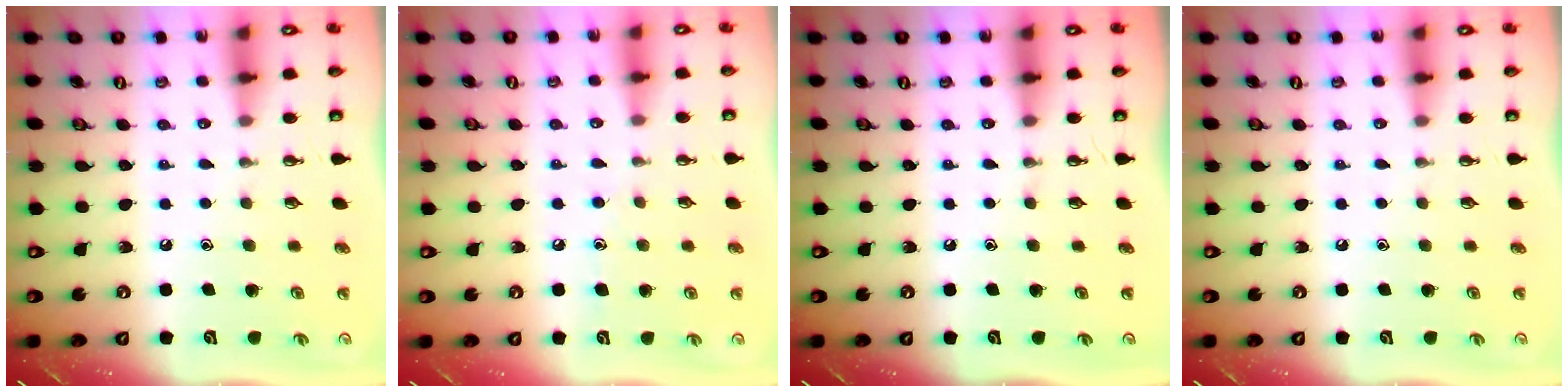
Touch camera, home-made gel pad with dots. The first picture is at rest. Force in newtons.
{"total": 4.4, "press": 4.4, "slide": 0.6}
{"total": 0.0}
{"total": 0.0}